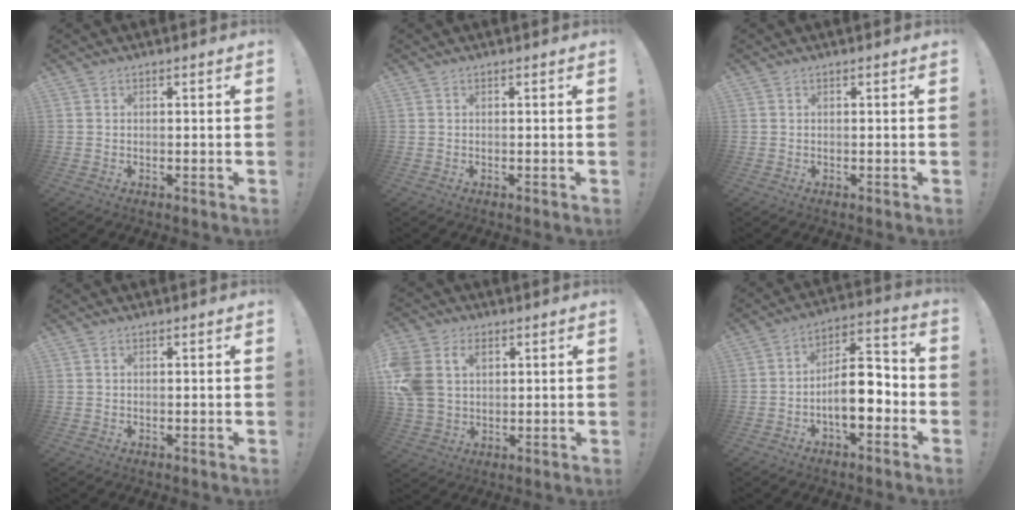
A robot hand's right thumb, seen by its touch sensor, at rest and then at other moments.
{"total": 0.0}
{"total": 0.0}
{"total": 0.6, "force": [0.3, 0.5, 0.1], "torque": [0.002, -0.001, 0.005]}
{"total": 11.9, "force": [3.8, 9.1, 6.8], "torque": [-0.151, -0.011, 0.071]}
{"total": 12.9, "force": [-4.0, 6.1, 10.6], "torque": [-0.176, 0.023, -0.067]}